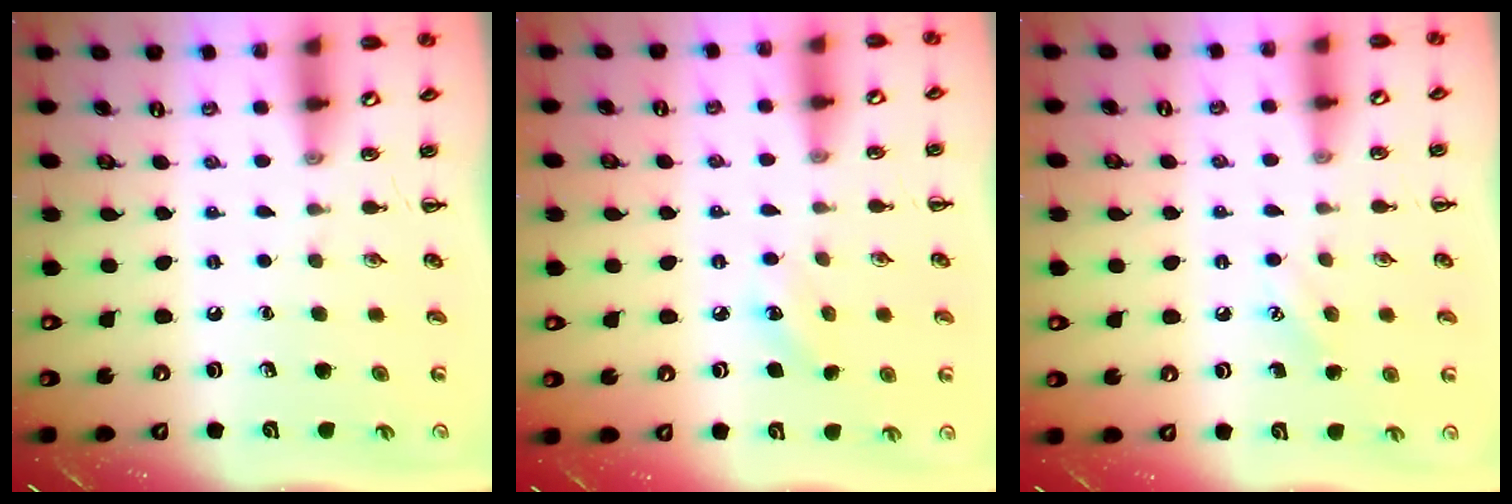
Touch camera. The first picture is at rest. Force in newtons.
{"total": 5.1, "press": 4.9, "slide": 1.4}
{"total": 6.0, "press": 5.8, "slide": 1.7}